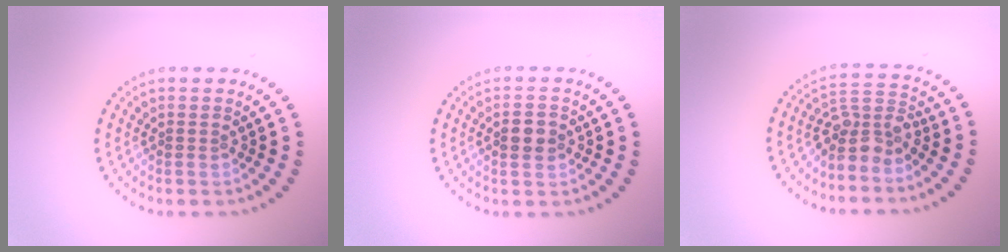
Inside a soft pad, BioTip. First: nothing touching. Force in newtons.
{"total": 2.6, "press": 2.6, "slide": 0.1}
{"total": 3.6, "press": 2.9, "slide": 2.1}